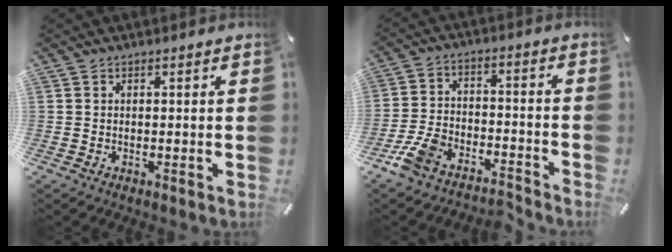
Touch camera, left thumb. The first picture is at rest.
{"total": 9.1, "force": [-6.5, 4.5, 4.6], "torque": [-0.093, 0.024, -0.122]}